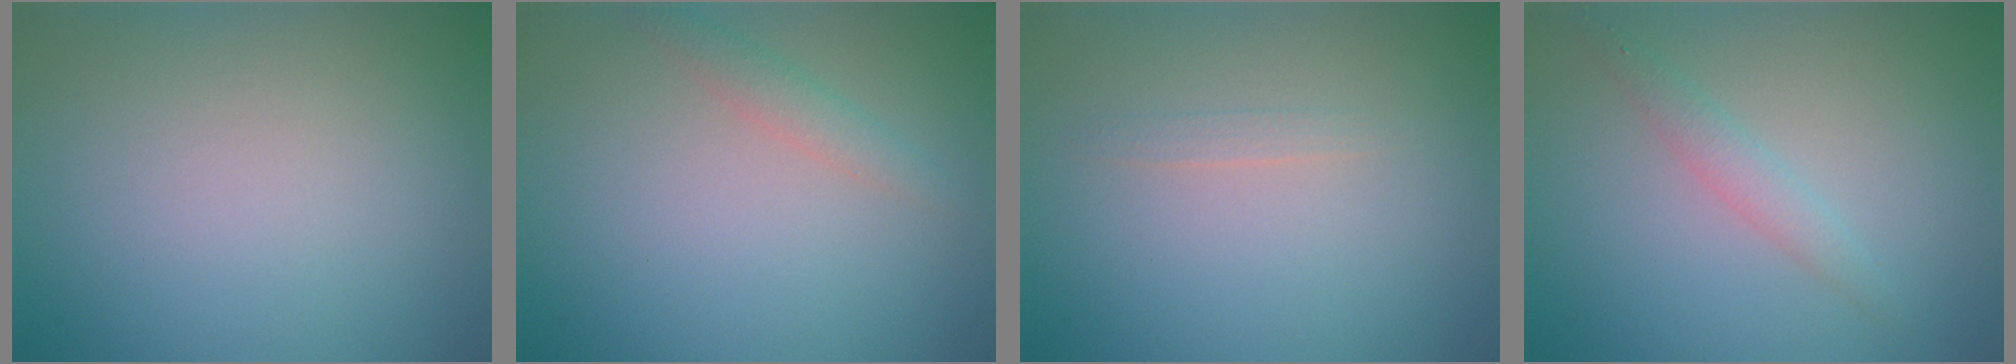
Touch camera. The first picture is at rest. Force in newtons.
{"total": 1.5, "press": 1.4, "slide": 0.0}
{"total": 0.7, "press": 0.7, "slide": 0.1}
{"total": 1.6, "press": 1.6, "slide": 0.1}